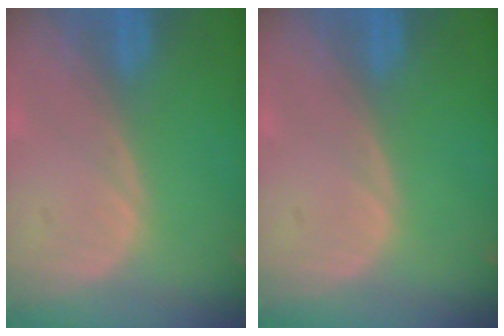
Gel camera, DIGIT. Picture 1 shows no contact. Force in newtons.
{"total": 0.0}